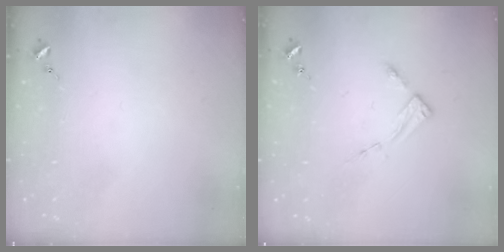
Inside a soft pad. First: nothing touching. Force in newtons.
{"total": 3.4, "press": 3.4, "slide": 0.4}